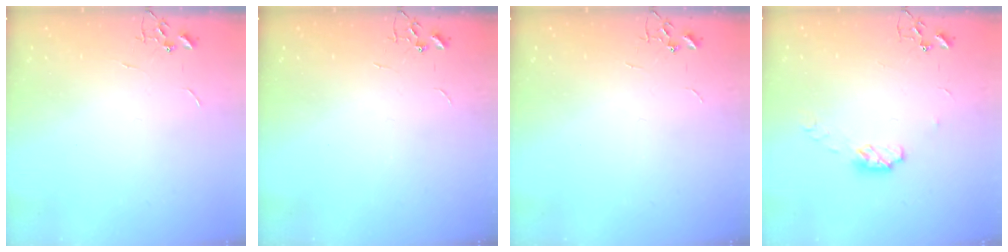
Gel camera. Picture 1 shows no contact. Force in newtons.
{"total": 0.0}
{"total": 0.0}
{"total": 6.1, "press": 6.1, "slide": 0.3}